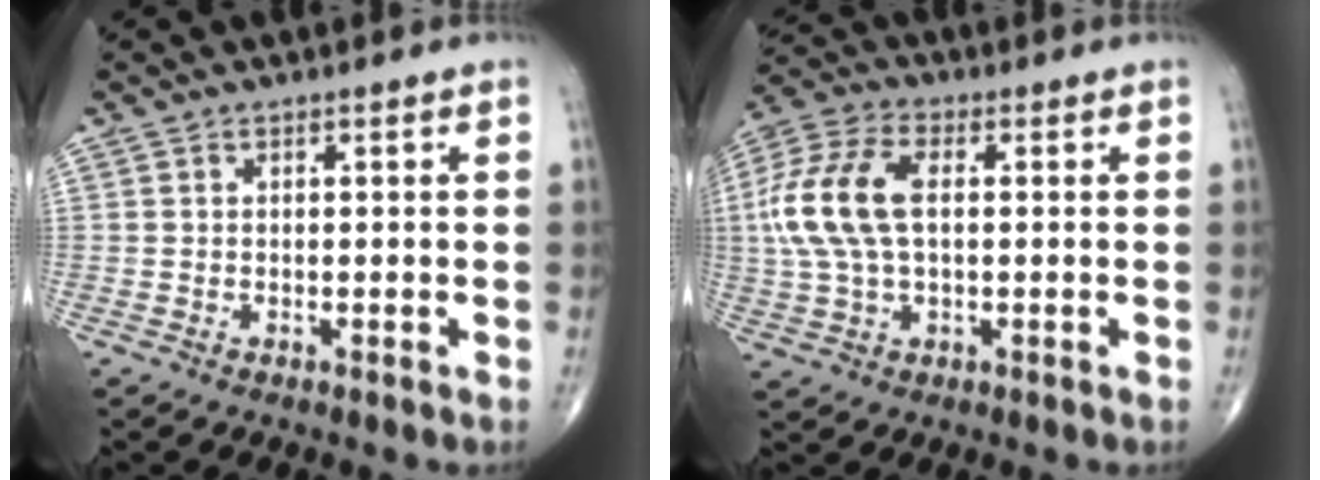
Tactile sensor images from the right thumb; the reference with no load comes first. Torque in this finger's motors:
{"motor_torque": [1.23, 2.71, 0.79, -0.69, 0.15]}